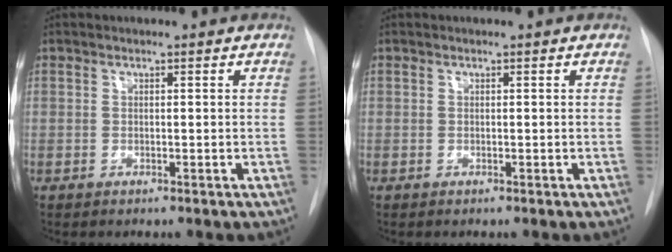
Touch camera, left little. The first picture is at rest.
{"total": 0.0}